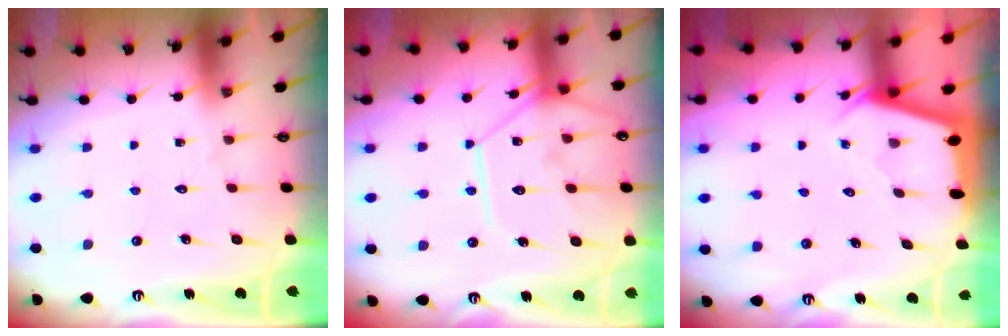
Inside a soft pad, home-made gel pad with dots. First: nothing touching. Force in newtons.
{"total": 14.6, "press": 14.6, "slide": 1.3}
{"total": 2.3, "press": 2.3, "slide": 0.2}